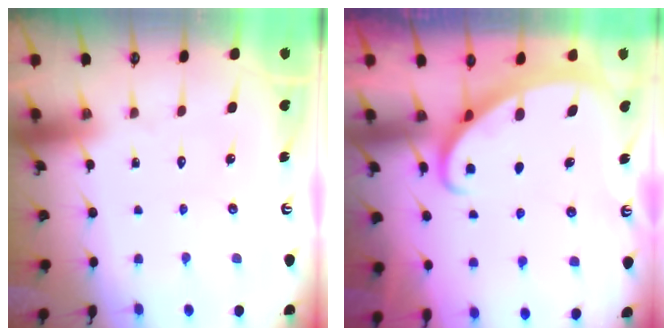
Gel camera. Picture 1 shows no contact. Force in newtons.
{"total": 2.3, "press": 2.3, "slide": 0.2}